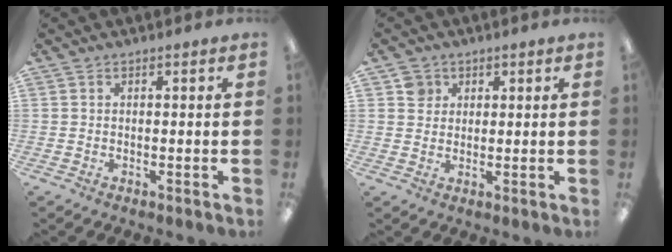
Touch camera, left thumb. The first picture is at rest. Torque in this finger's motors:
{"motor_torque": [0.15, 0.12, 0.10, -0.02, 0.00]}